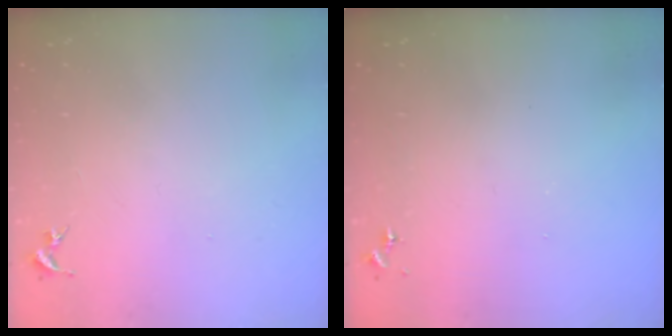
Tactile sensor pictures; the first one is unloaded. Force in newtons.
{"total": 0.0}